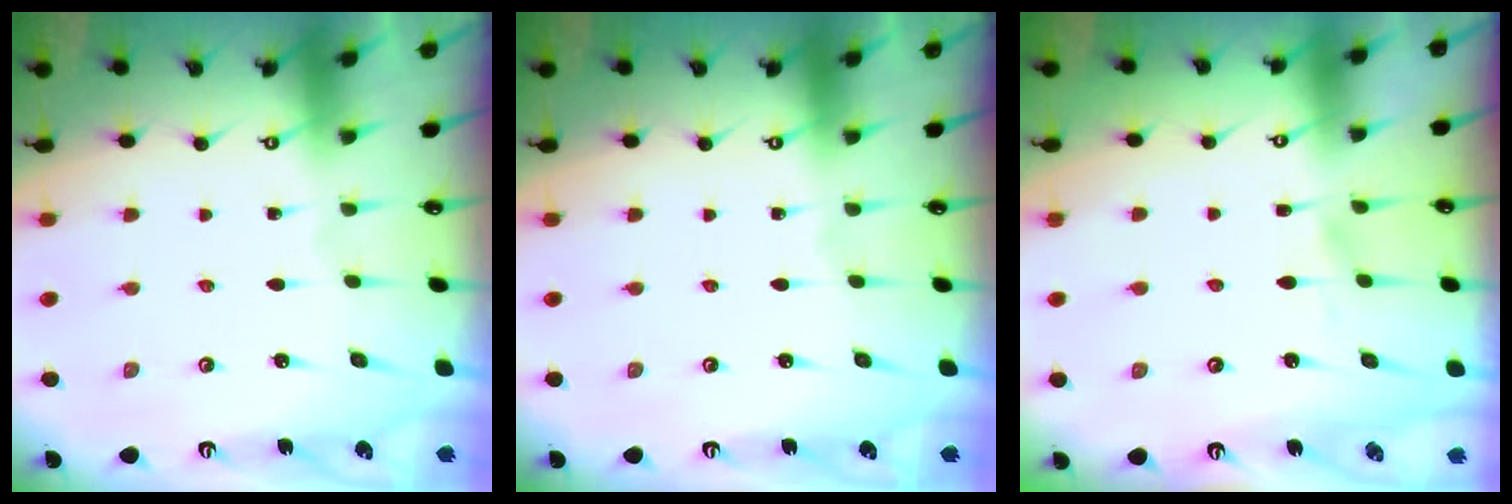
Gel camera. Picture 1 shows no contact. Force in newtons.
{"total": 0.0}
{"total": 4.9, "press": 4.9, "slide": 0.5}